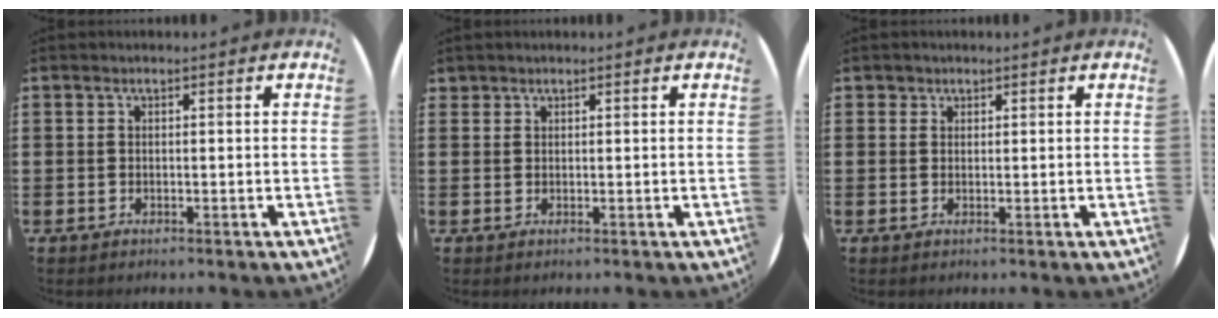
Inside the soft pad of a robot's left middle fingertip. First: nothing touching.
{"total": 0.8, "force": [0.7, 0.3, -0.2], "torque": [0.003, 0.004, 0.014]}
{"total": 1.1, "force": [0.9, 0.7, -0.1], "torque": [0.008, 0.000, 0.016]}